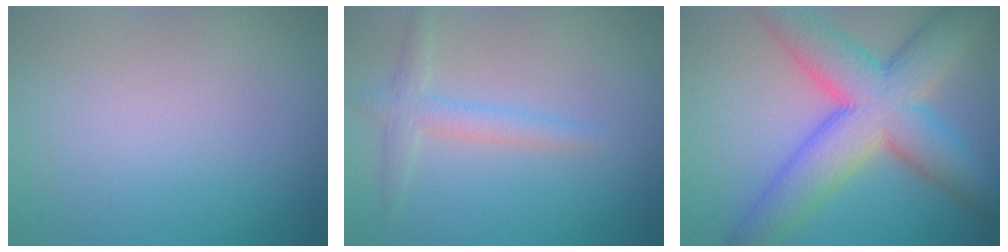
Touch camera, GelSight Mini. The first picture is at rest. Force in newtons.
{"total": 2.3, "press": 2.3, "slide": 0.1}
{"total": 10.8, "press": 10.8, "slide": 0.4}